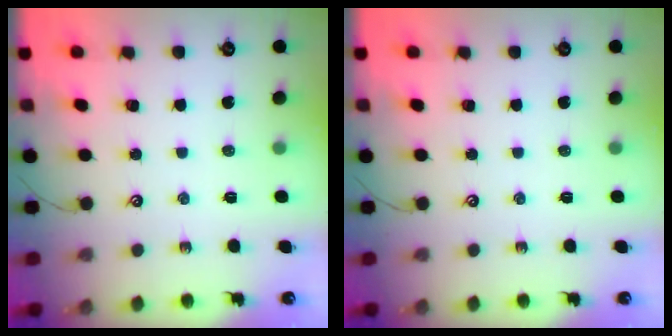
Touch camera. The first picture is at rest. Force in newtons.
{"total": 0.0}